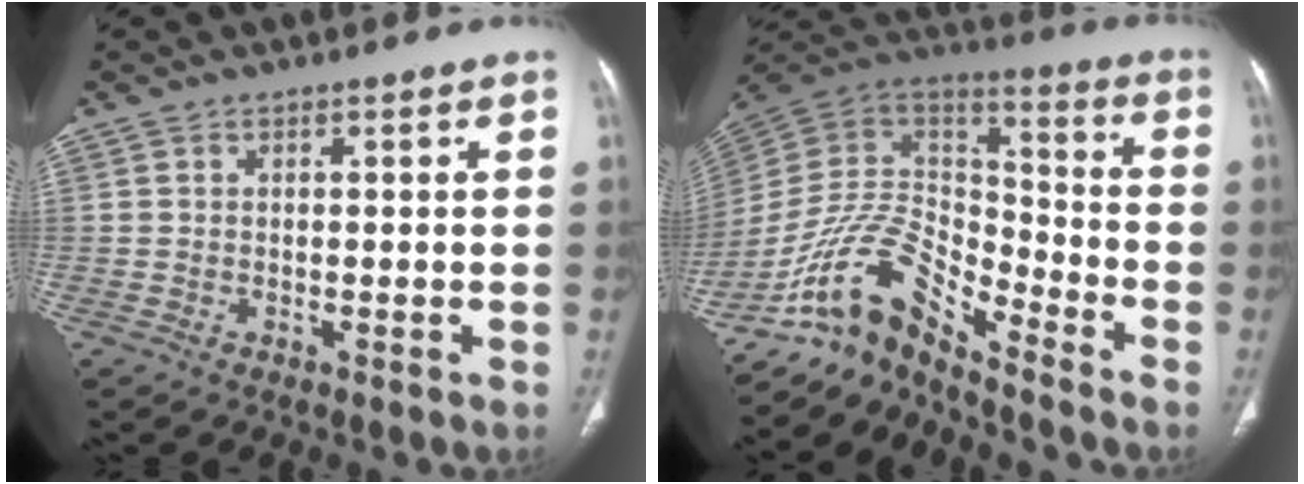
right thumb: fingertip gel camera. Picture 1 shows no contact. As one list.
[{"total": 13.3, "force": [-11.2, 3.8, 6.0], "torque": [-0.109, 0.103, -0.219]}]